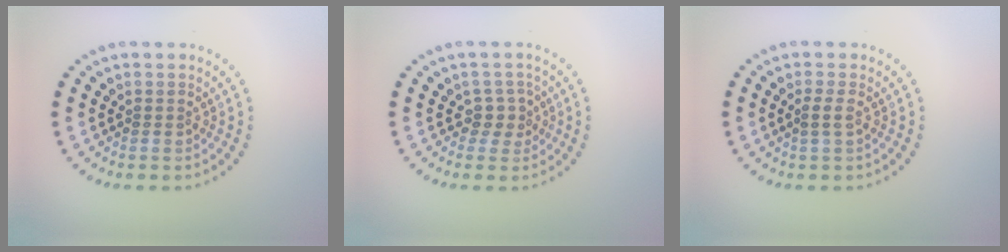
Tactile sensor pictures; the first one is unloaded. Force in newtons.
{"total": 1.6, "press": 1.3, "slide": 1.0}
{"total": 1.1, "press": 0.9, "slide": 0.5}